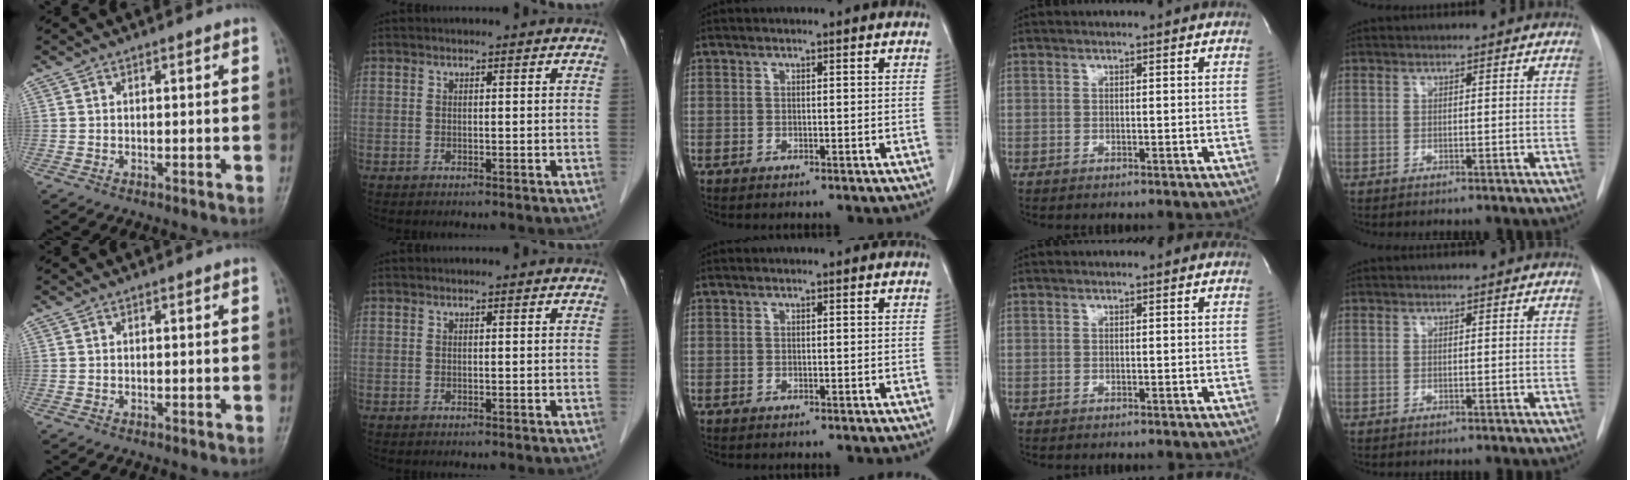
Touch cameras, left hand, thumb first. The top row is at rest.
{}